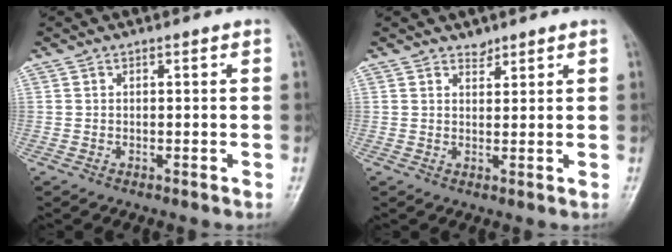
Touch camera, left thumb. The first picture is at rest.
{"total": 1.8, "force": [1.6, 0.9, 0.3], "torque": [0.007, -0.012, 0.023]}